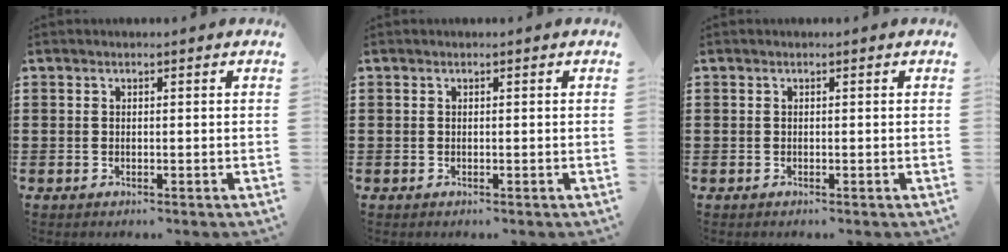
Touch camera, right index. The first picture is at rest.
{"total": 0.0}
{"total": 0.0}